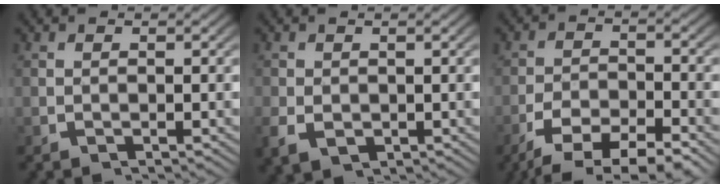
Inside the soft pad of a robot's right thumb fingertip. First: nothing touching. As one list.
[{"total": 2.7, "force": [-0.4, 2.1, 1.7], "torque": [-0.040, -0.018, 0.008]}, {"total": 7.6, "force": [-5.0, 3.7, 4.4], "torque": [-0.077, -0.028, -0.068]}]